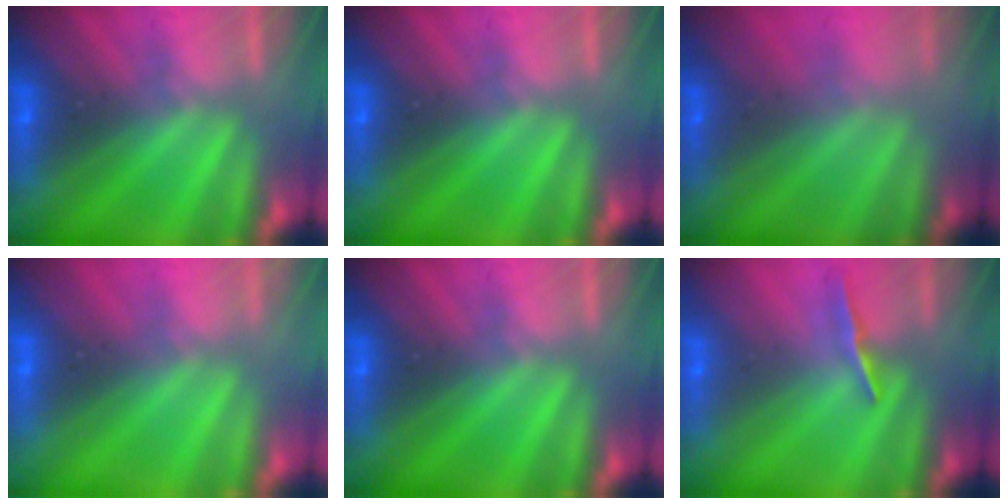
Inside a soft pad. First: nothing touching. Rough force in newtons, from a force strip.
{"total": 0.0}
{"total": 1.7}
{"total": 1.5}
{"total": 0.0}
{"total": 1.0}